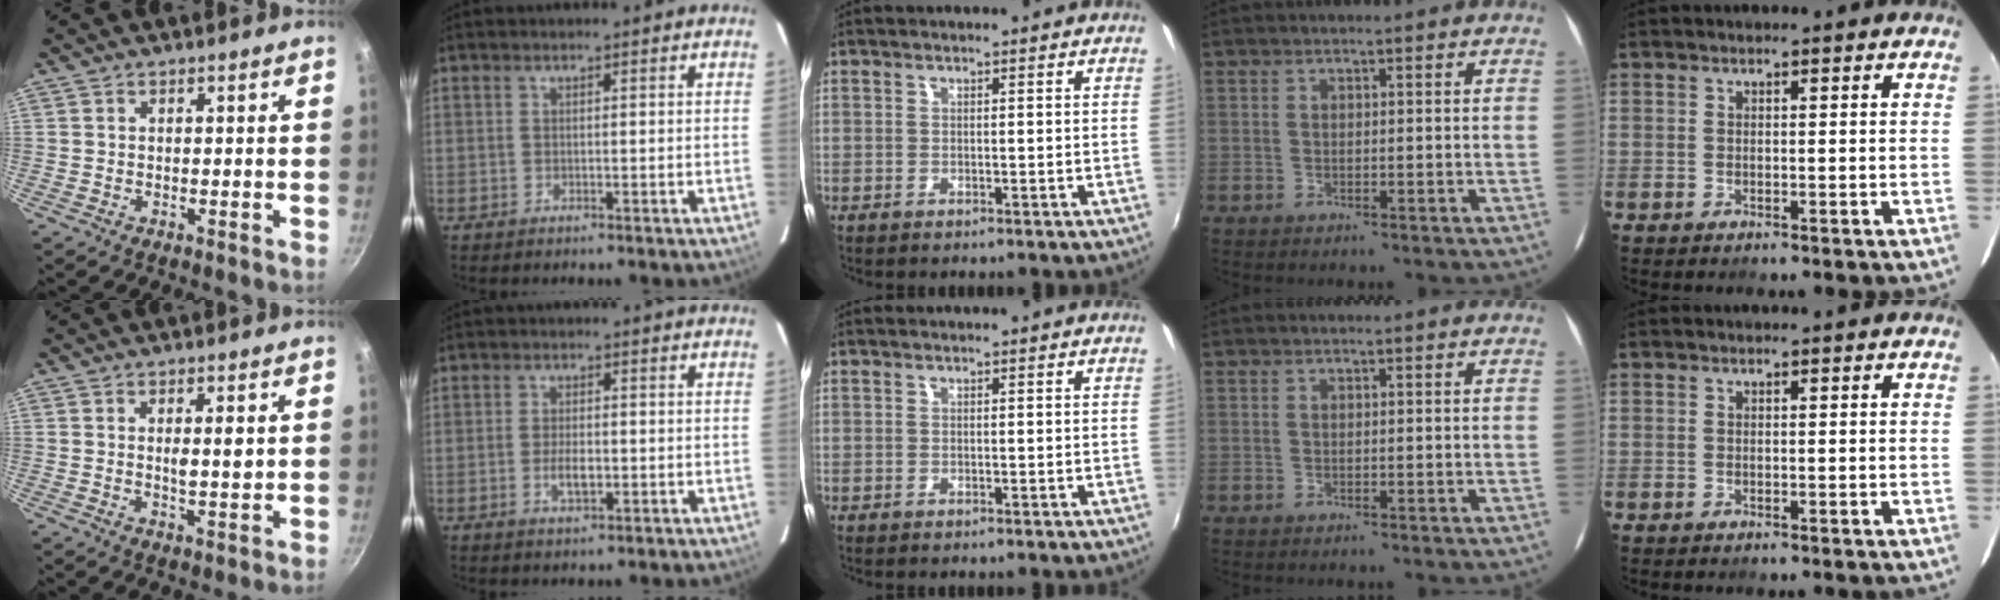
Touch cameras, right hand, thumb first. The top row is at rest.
{"thumb": {"total": 3.6, "force": [0.7, 1.0, 3.4], "torque": [-0.053, -0.005, 0.013]}, "index": {"total": 3.7, "force": [-1.1, 1.5, 3.2], "torque": [-0.065, -0.002, -0.018]}}